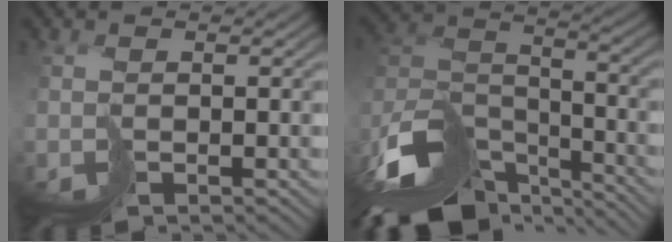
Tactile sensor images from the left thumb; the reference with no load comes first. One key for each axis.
{"total": 15.9, "fx": -12.4, "fy": 6.1, "fz": 7.8, "tx": -0.202, "ty": -0.035, "tz": -0.201}